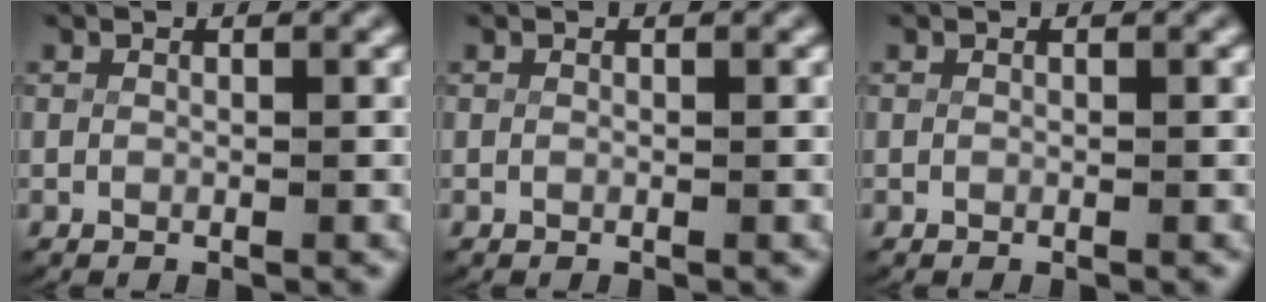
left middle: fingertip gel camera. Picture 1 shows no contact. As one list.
[{"total": 0.0}, {"total": 0.0}]